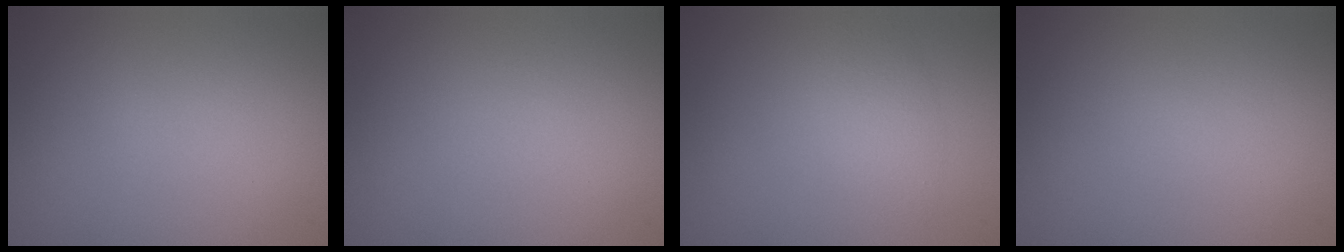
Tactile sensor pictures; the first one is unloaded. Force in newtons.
{"total": 0.0}
{"total": 2.1, "press": 2.1, "slide": 0.1}
{"total": 0.0}